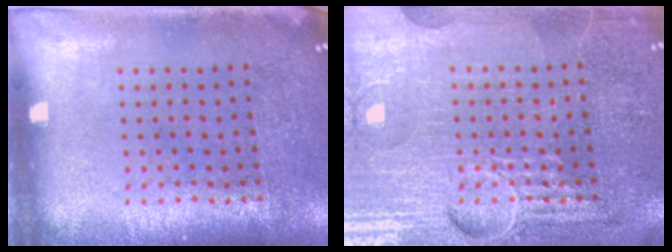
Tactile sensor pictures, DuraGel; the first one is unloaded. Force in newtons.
{"total": 6.9, "press": 6.9, "slide": 0.9}